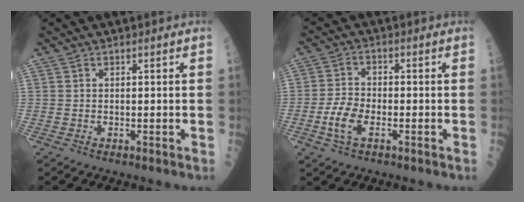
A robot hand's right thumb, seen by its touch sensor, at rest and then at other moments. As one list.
[{"total": 5.7, "force": [-2.2, 2.8, 4.4], "torque": [-0.090, 0.013, -0.044]}]